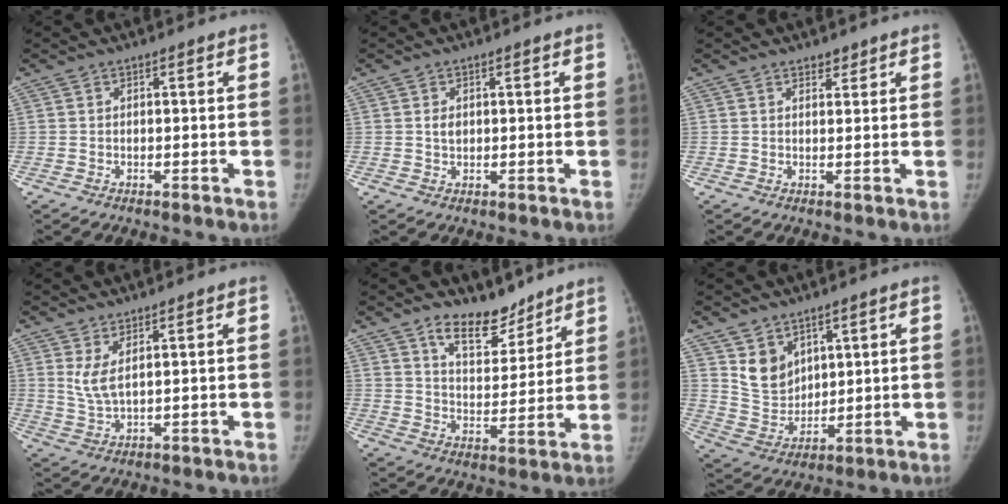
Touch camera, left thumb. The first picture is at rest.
{"total": 1.7, "force": [0.4, 1.2, 1.1], "torque": [-0.009, 0.001, 0.008]}
{"total": 1.6, "force": [1.3, 0.8, 0.3], "torque": [0.010, -0.008, 0.017]}
{"total": 4.2, "force": [1.8, 1.2, 3.5], "torque": [-0.073, -0.015, 0.046]}
{"total": 10.2, "force": [7.9, 4.9, 4.1], "torque": [-0.033, -0.062, 0.140]}
{"total": 8.4, "force": [4.6, 6.2, 3.3], "torque": [-0.028, -0.036, 0.102]}